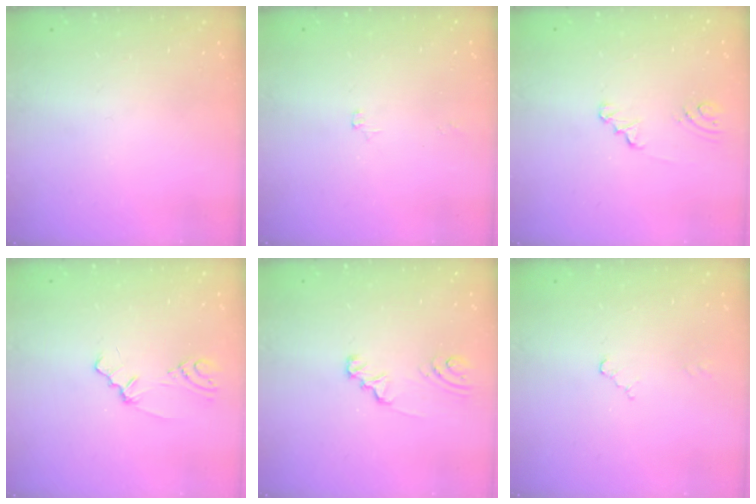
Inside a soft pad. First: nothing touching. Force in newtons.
{"total": 4.4, "press": 3.6, "slide": 2.5}
{"total": 1.7, "press": 1.7, "slide": 0.3}
{"total": 1.4, "press": 1.4, "slide": 0.4}
{"total": 2.3, "press": 2.3, "slide": 0.1}
{"total": 2.3, "press": 2.3, "slide": 0.4}